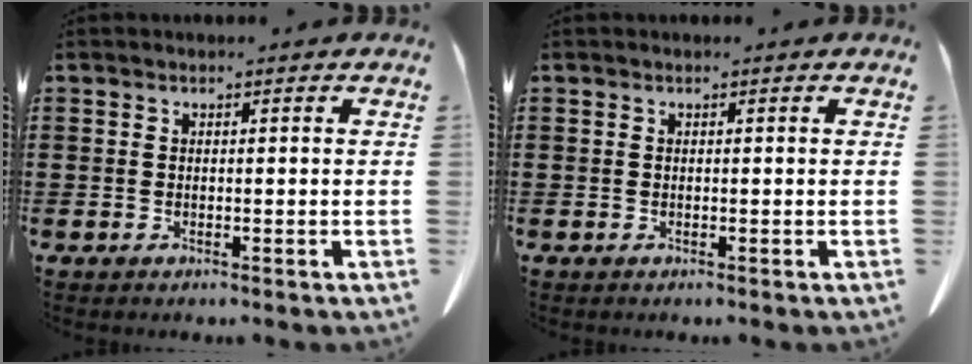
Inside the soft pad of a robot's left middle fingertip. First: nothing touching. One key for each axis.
{"total": 0.0}